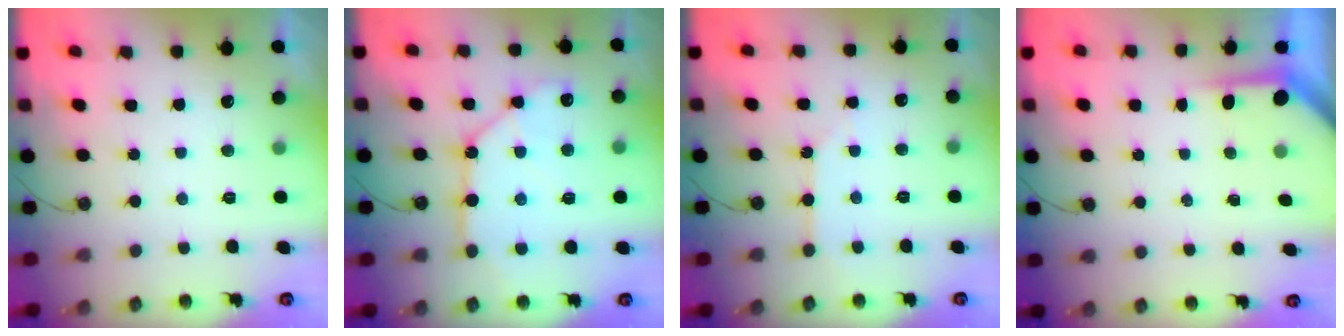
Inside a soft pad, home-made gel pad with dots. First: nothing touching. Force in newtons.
{"total": 12.1, "press": 12.0, "slide": 1.4}
{"total": 2.5, "press": 2.5, "slide": 0.2}
{"total": 3.8, "press": 3.8, "slide": 0.4}